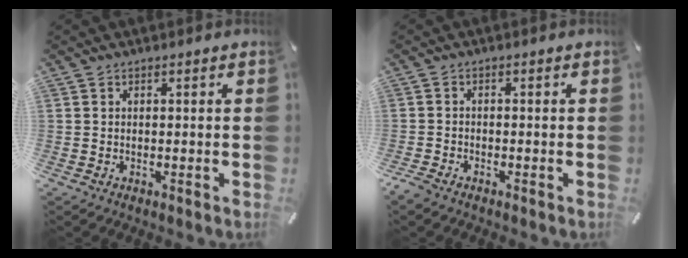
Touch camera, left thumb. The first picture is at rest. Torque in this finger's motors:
{"motor_torque": [-0.06, 0.41, 0.96, 0.92, 0.16]}